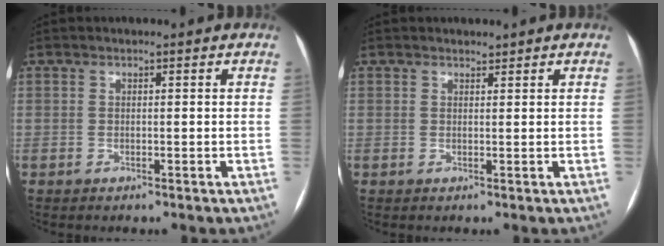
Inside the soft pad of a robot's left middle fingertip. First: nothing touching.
{"total": 0.7, "force": [0.7, 0.2, 0.1], "torque": [-0.010, -0.002, 0.012]}